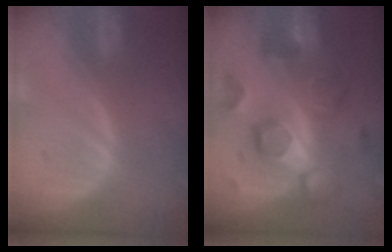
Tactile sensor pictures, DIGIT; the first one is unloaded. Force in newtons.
{"total": 9.3, "press": 9.3, "slide": 0.4}